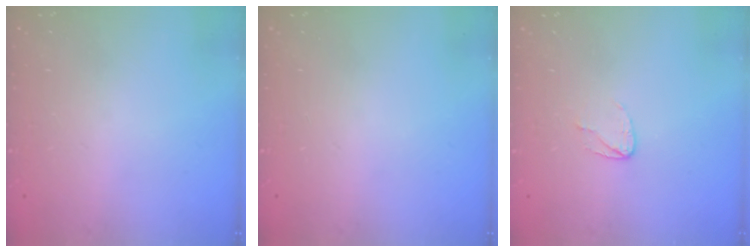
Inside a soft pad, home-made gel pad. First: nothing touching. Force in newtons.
{"total": 0.0}
{"total": 3.8, "press": 3.7, "slide": 0.3}